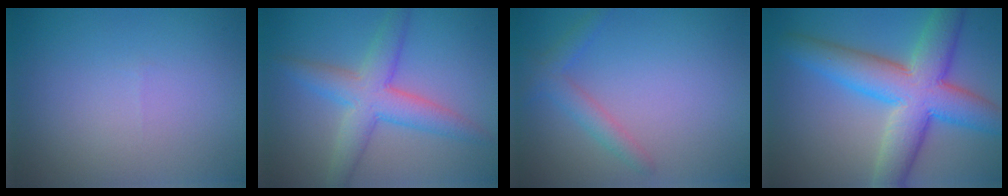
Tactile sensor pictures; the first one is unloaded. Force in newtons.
{"total": 5.3, "press": 5.3, "slide": 0.2}
{"total": 2.2, "press": 2.2, "slide": 0.0}
{"total": 9.7, "press": 9.7, "slide": 0.6}